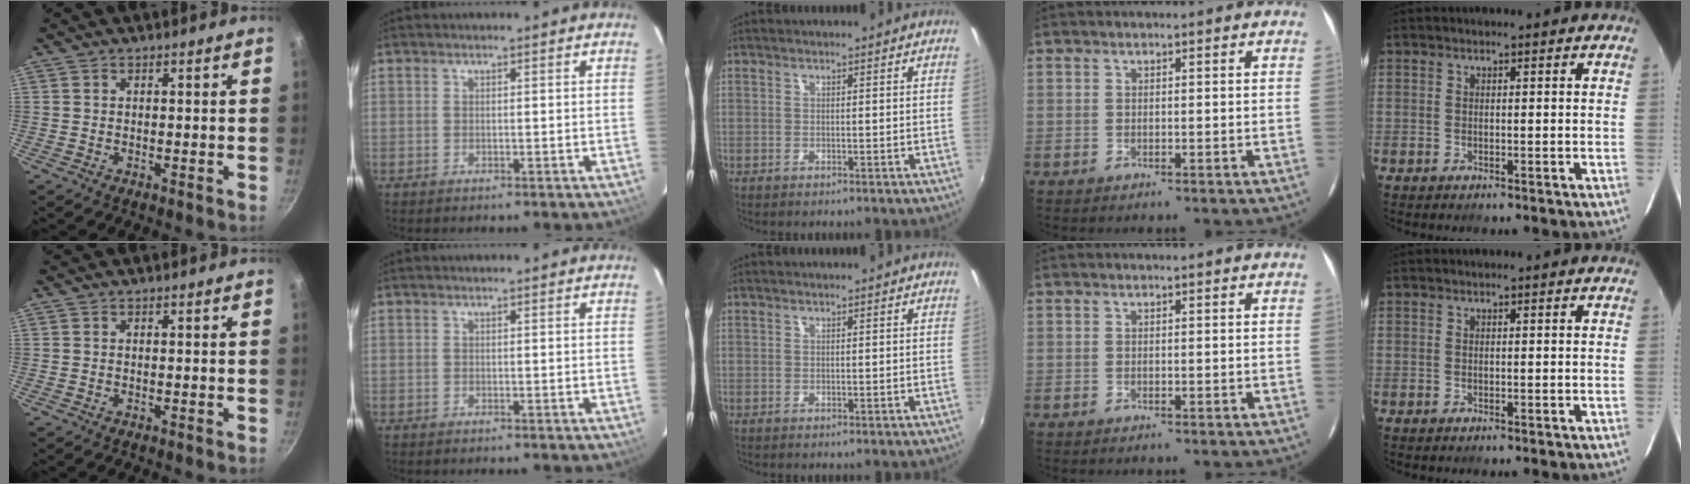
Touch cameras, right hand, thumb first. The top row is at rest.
{}